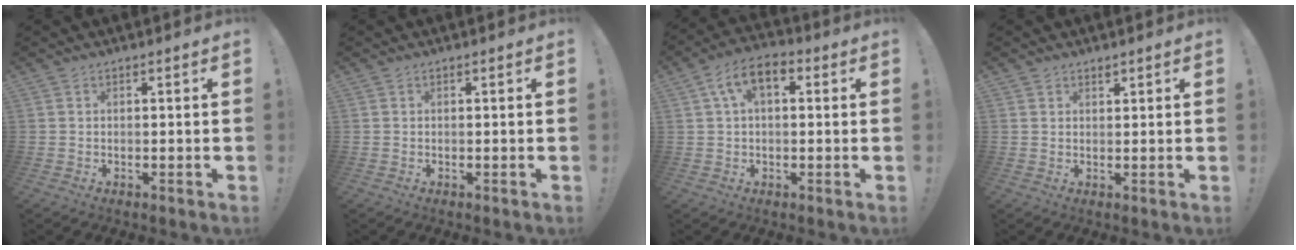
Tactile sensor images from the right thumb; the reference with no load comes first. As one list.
[{"total": 0.0}, {"total": 8.3, "force": [2.5, 4.7, 6.4], "torque": [-0.110, 0.012, 0.048]}, {"total": 1.5, "force": [1.2, 0.8, 0.4], "torque": [0.008, -0.012, 0.020]}]